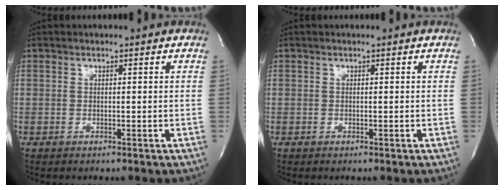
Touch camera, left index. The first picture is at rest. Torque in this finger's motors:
{"motor_torque": [0.02, -0.01, 0.00, 0.00]}